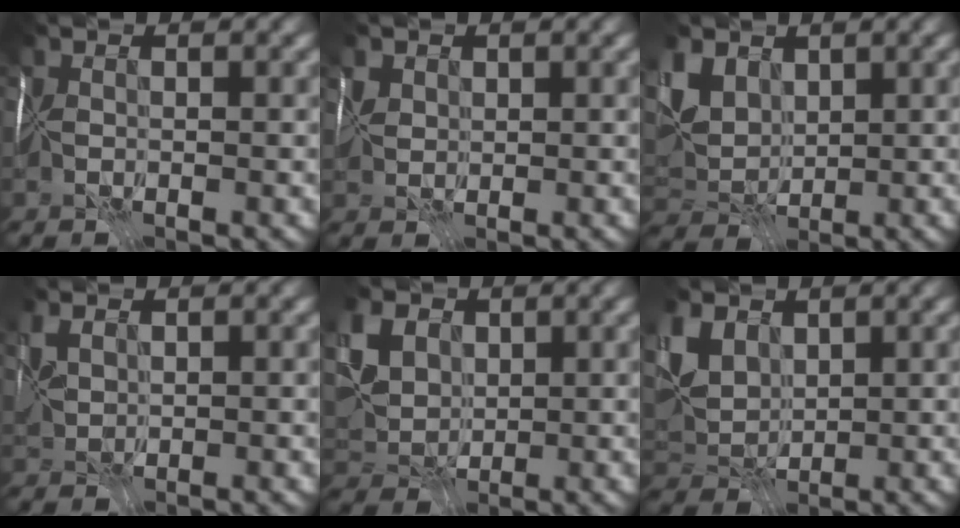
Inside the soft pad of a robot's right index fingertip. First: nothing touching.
{"total": 1.0, "force": [0.9, 0.4, 0.0], "torque": [0.004, 0.001, 0.013]}
{"total": 4.8, "force": [2.6, 3.1, 2.7], "torque": [-0.069, 0.002, 0.050]}
{"total": 1.3, "force": [1.1, 0.4, 0.7], "torque": [-0.015, 0.001, 0.025]}
{"total": 6.2, "force": [2.5, 4.4, 3.6], "torque": [-0.087, 0.019, 0.043]}
{"total": 4.1, "force": [2.3, 2.5, 2.2], "torque": [-0.064, 0.000, 0.048]}